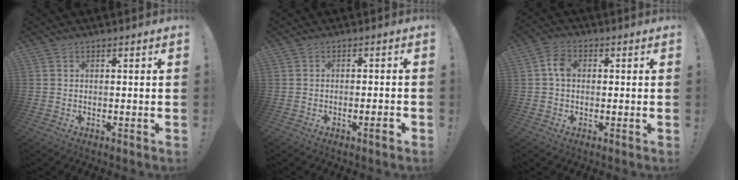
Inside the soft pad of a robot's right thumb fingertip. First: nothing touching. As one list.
[{"total": 2.9, "force": [-1.5, 0.1, 2.5], "torque": [-0.043, 0.000, -0.024]}, {"total": 5.1, "force": [0.2, 3.7, 3.5], "torque": [-0.051, 0.009, 0.003]}]